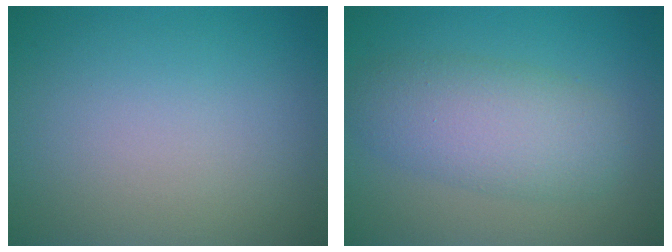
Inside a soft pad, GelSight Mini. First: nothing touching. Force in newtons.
{"total": 5.3, "press": 5.3, "slide": 0.0}